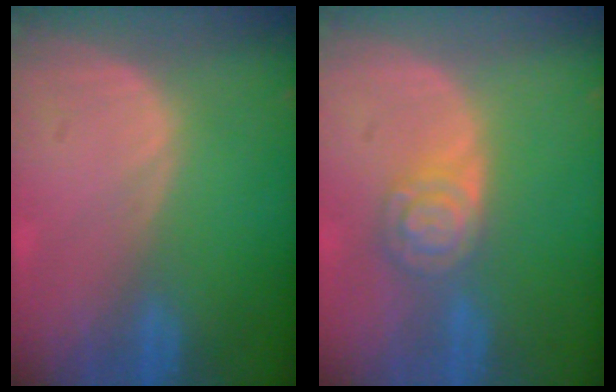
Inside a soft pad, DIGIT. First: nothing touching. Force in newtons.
{"total": 5.5, "press": 4.9, "slide": 2.6}